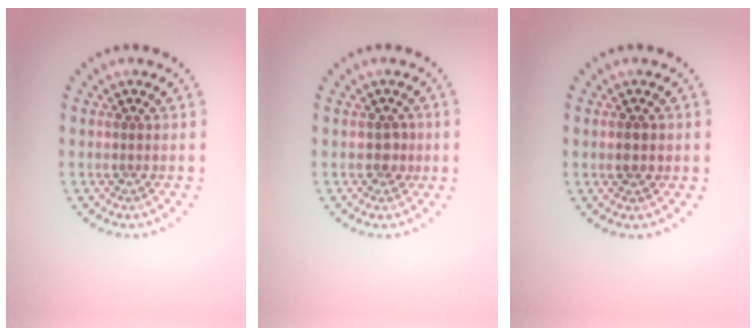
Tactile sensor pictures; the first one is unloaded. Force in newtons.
{"total": 1.2, "press": 1.1, "slide": 0.4}
{"total": 1.4, "press": 1.4, "slide": 0.1}